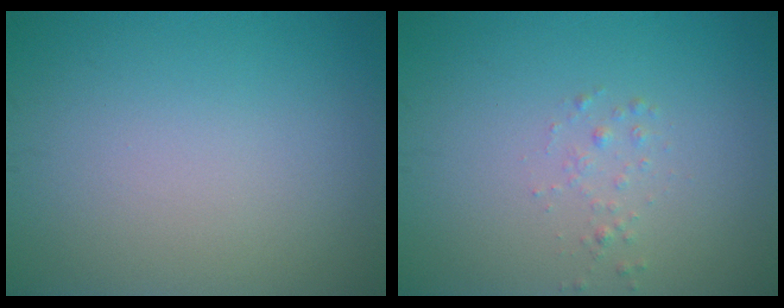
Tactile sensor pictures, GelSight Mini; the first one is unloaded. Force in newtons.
{"total": 0.8, "press": 0.7, "slide": 0.1}